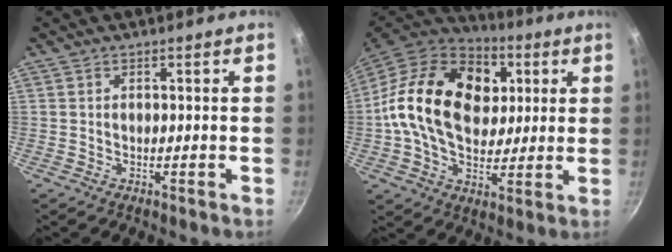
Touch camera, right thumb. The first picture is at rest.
{"total": 23.9, "force": [4.4, 16.7, 16.5], "torque": [-0.260, 0.009, 0.063]}